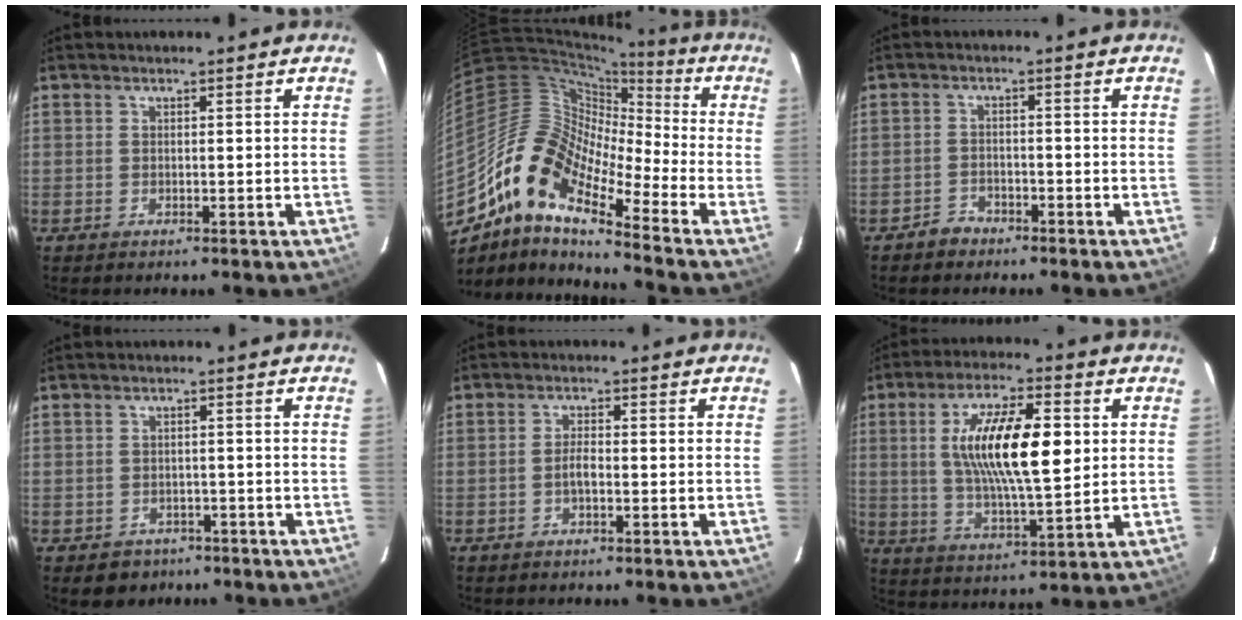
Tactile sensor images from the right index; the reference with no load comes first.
{"total": 15.5, "force": [-9.8, 5.0, 11.0], "torque": [-0.177, 0.004, -0.208]}
{"total": 3.0, "force": [-2.4, 1.7, 0.3], "torque": [-0.013, 0.009, -0.041]}
{"total": 4.7, "force": [-2.8, 3.7, 0.6], "torque": [-0.016, 0.016, -0.031]}
{"total": 2.0, "force": [-0.8, 0.7, 1.7], "torque": [-0.036, 0.002, -0.015]}
{"total": 15.8, "force": [2.6, 4.6, 14.8], "torque": [-0.269, 0.006, 0.049]}